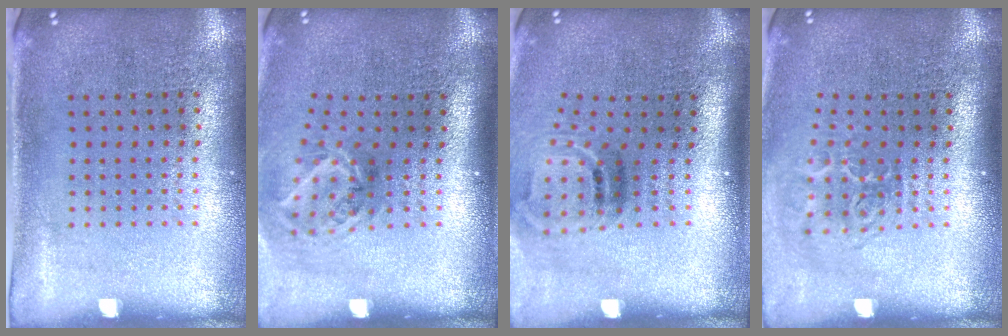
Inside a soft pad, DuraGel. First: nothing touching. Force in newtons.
{"total": 1.9, "press": 1.2, "slide": 1.5}
{"total": 2.0, "press": 1.3, "slide": 1.6}
{"total": 2.0, "press": 1.3, "slide": 1.5}